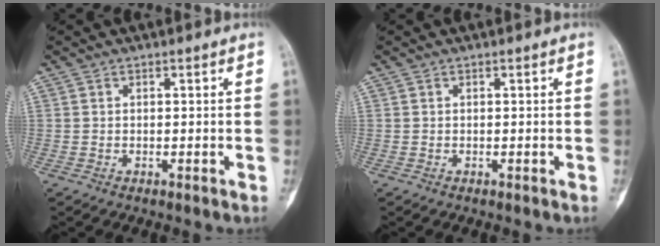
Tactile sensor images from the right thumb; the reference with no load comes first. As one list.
[{"total": 0.0}]